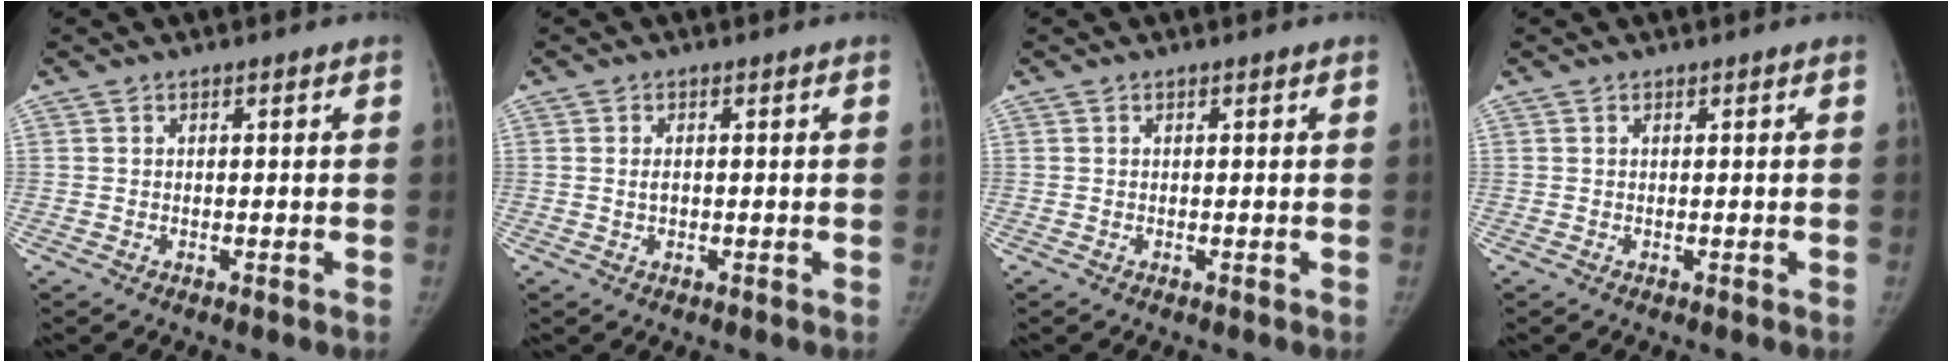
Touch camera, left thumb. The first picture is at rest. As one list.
[{"total": 1.4, "force": [-0.2, 0.9, 1.0], "torque": [-0.015, 0.001, -0.001]}, {"total": 0.0}, {"total": 0.0}]